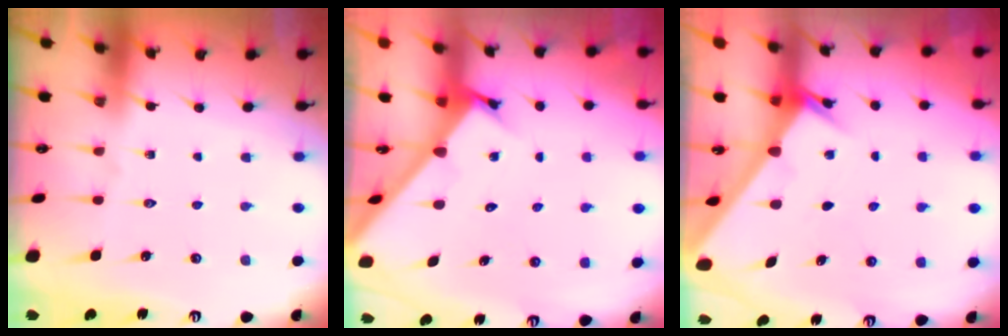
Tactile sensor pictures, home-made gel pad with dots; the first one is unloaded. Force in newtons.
{"total": 2.6, "press": 2.6, "slide": 0.2}
{"total": 2.0, "press": 2.0, "slide": 0.1}